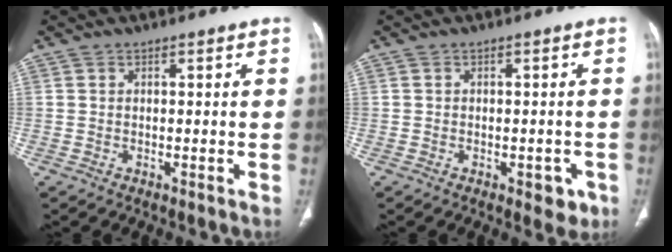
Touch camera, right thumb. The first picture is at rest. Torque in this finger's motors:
{"motor_torque": [0.45, 0.59, -0.19, 0.09, 0.10]}